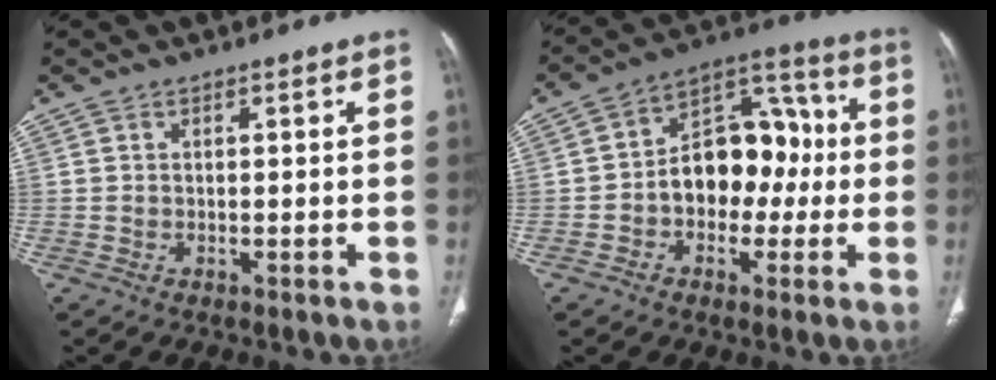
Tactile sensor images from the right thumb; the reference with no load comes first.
{"total": 14.7, "force": [-1.2, 10.2, 10.5], "torque": [-0.116, 0.049, -0.024]}